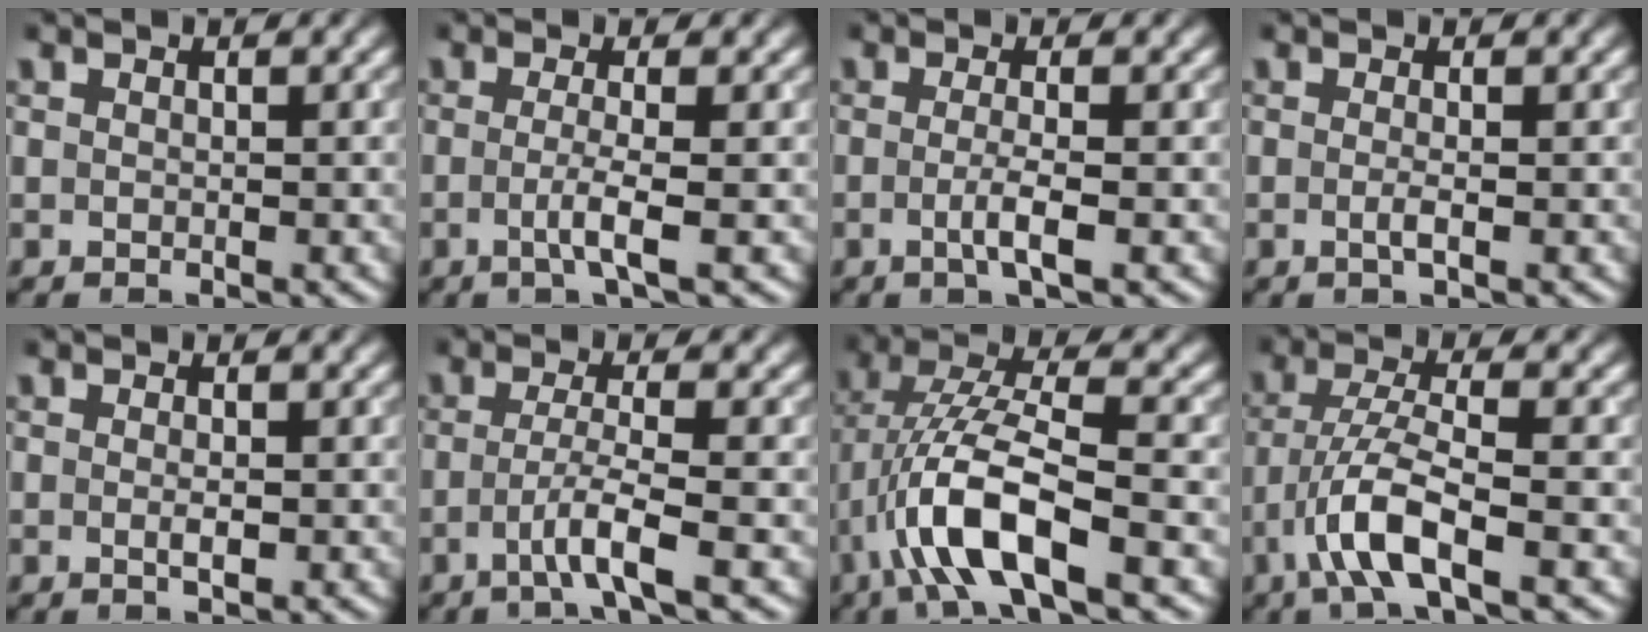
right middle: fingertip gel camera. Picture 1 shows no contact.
{"total": 2.8, "force": [-0.5, 0.6, 2.7], "torque": [-0.049, -0.007, -0.014]}
{"total": 2.5, "force": [-0.5, 0.5, 2.4], "torque": [-0.043, -0.004, -0.012]}
{"total": 1.3, "force": [-0.2, 0.3, 1.3], "torque": [-0.022, -0.004, -0.006]}
{"total": 1.1, "force": [-0.1, 0.2, 1.1], "torque": [-0.021, -0.003, -0.002]}
{"total": 3.5, "force": [-1.3, 0.4, 3.2], "torque": [-0.054, 0.002, -0.035]}
{"total": 8.7, "force": [-3.3, 2.6, 7.6], "torque": [-0.152, 0.010, -0.069]}
{"total": 5.5, "force": [-2.7, 1.3, 4.6], "torque": [-0.093, 0.004, -0.058]}